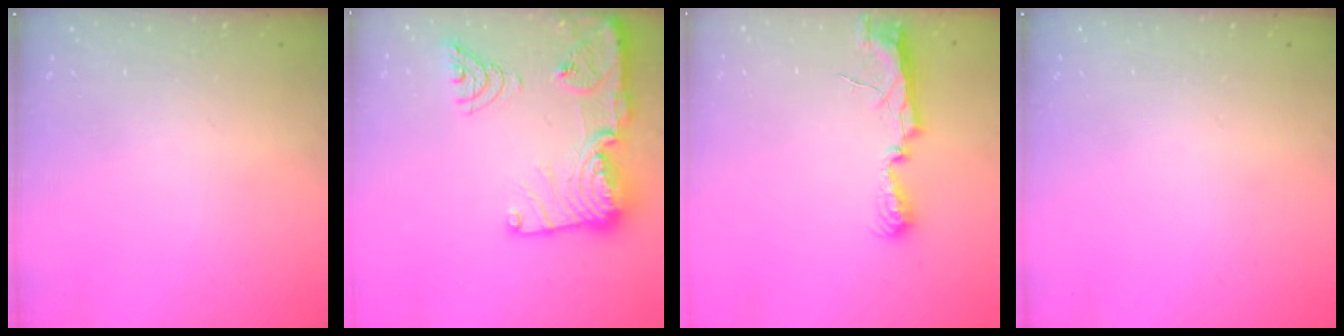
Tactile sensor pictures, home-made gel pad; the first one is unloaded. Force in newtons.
{"total": 24.5, "press": 23.7, "slide": 6.1}
{"total": 7.3, "press": 7.3, "slide": 0.5}
{"total": 0.0}